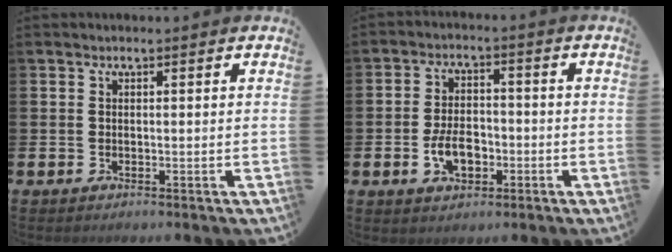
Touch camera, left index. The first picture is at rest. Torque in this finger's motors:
{"motor_torque": [1.00, 0.14, 0.45, 0.20]}